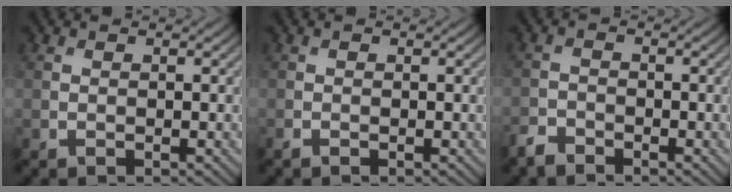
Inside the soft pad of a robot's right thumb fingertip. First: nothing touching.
{"total": 0.6, "force": [-0.5, 0.1, 0.1], "torque": [-0.003, -0.001, -0.010]}
{"total": 2.3, "force": [-2.1, 0.8, 0.5], "torque": [-0.012, -0.003, -0.051]}